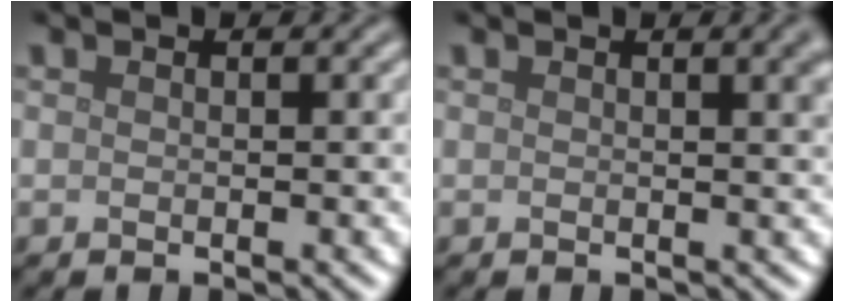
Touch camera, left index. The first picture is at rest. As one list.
[{"total": 2.7, "force": [0.9, 0.9, 2.3], "torque": [-0.015, 0.009, 0.008]}]